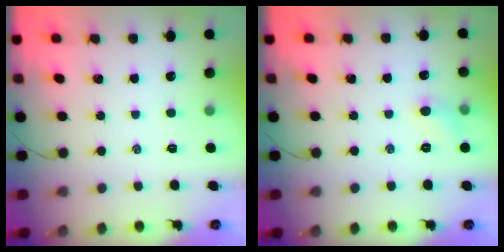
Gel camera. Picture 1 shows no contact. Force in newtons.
{"total": 5.0, "press": 4.8, "slide": 1.6}